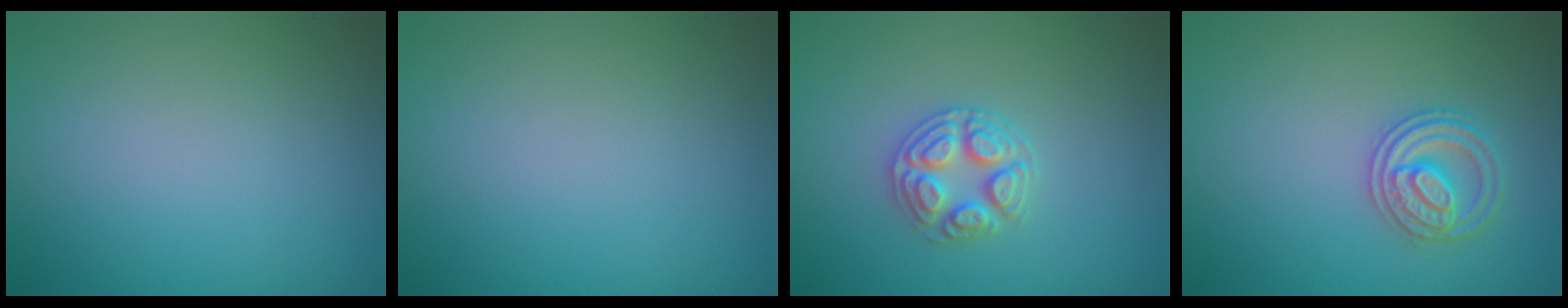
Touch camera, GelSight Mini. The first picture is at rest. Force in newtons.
{"total": 0.0}
{"total": 2.8, "press": 2.7, "slide": 0.9}
{"total": 2.6, "press": 2.6, "slide": 0.5}